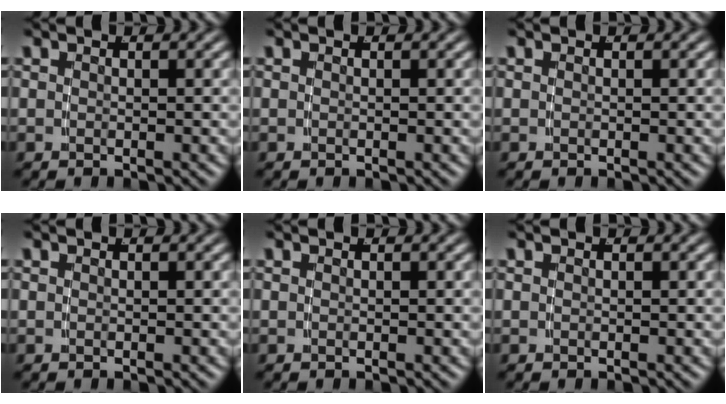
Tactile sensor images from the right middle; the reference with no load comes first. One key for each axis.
{"total": 0.0}
{"total": 0.0}
{"total": 0.0}
{"total": 0.0}
{"total": 0.0}